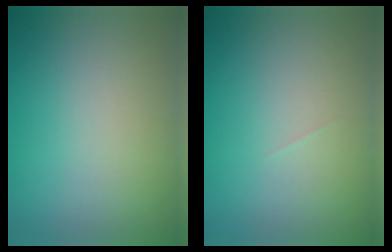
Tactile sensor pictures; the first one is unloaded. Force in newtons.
{"total": 0.0}